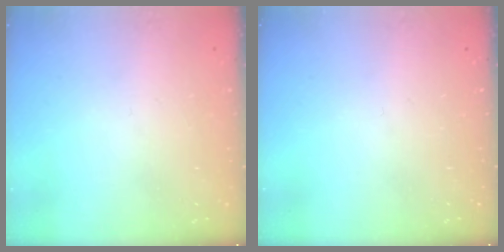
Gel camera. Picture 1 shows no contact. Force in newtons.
{"total": 0.0}